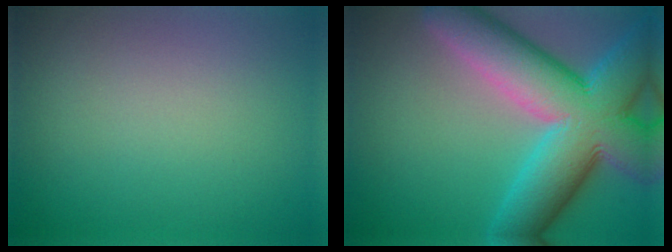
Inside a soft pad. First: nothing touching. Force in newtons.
{"total": 13.5, "press": 13.5, "slide": 0.6}